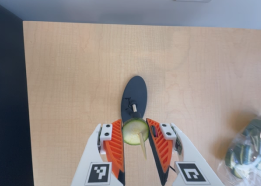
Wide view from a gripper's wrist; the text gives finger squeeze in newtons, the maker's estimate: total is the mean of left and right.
{"total": 10.1, "left": 10.2, "right": 9.9}